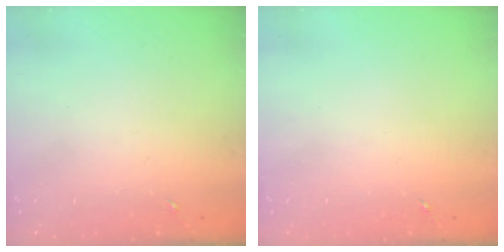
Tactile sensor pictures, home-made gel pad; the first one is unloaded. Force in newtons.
{"total": 0.0}